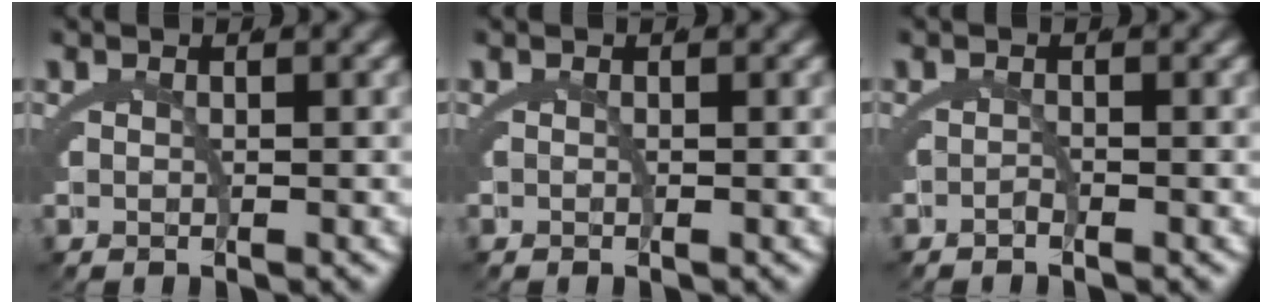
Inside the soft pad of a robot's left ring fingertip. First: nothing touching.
{"total": 0.0}
{"total": 0.8, "force": [-0.8, -0.2, 0.2], "torque": [-0.003, -0.006, -0.012]}